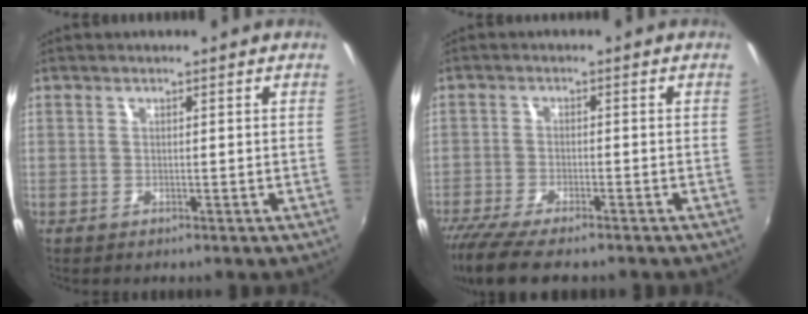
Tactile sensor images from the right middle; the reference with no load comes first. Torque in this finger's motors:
{"motor_torque": [1.11, -1.03, 0.16, 0.11]}